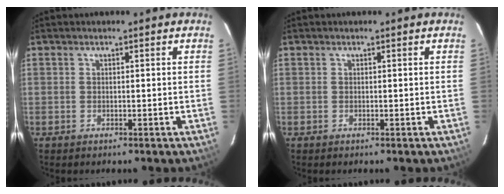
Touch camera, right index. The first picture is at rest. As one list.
[{"total": 0.0}]